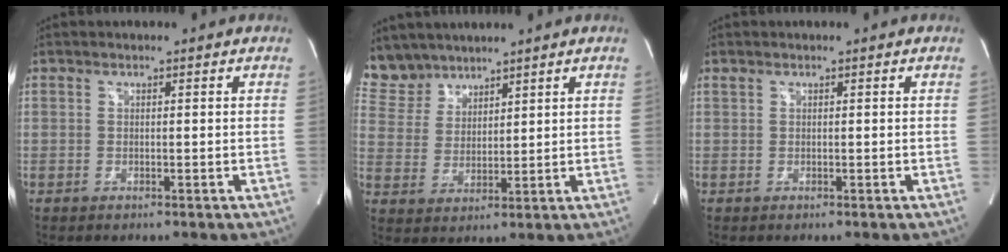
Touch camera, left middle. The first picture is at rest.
{"total": 6.5, "force": [5.8, 2.8, 0.1], "torque": [-0.010, 0.007, 0.131]}
{"total": 0.0}